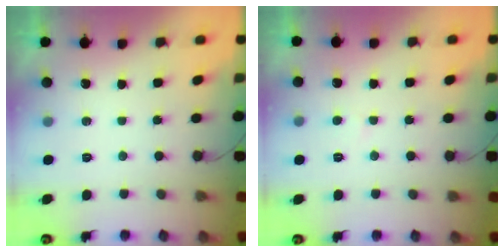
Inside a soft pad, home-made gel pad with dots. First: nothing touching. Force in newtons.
{"total": 1.3, "press": 1.3, "slide": 0.1}